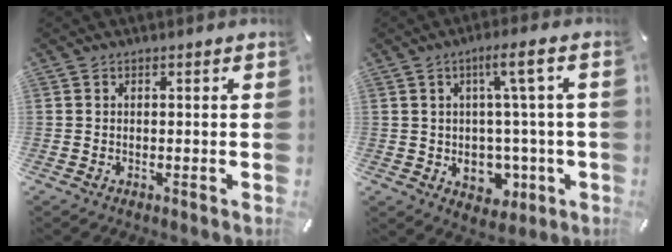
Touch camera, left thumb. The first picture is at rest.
{"total": 10.4, "force": [0.9, 5.9, 8.4], "torque": [-0.111, -0.003, 0.016]}